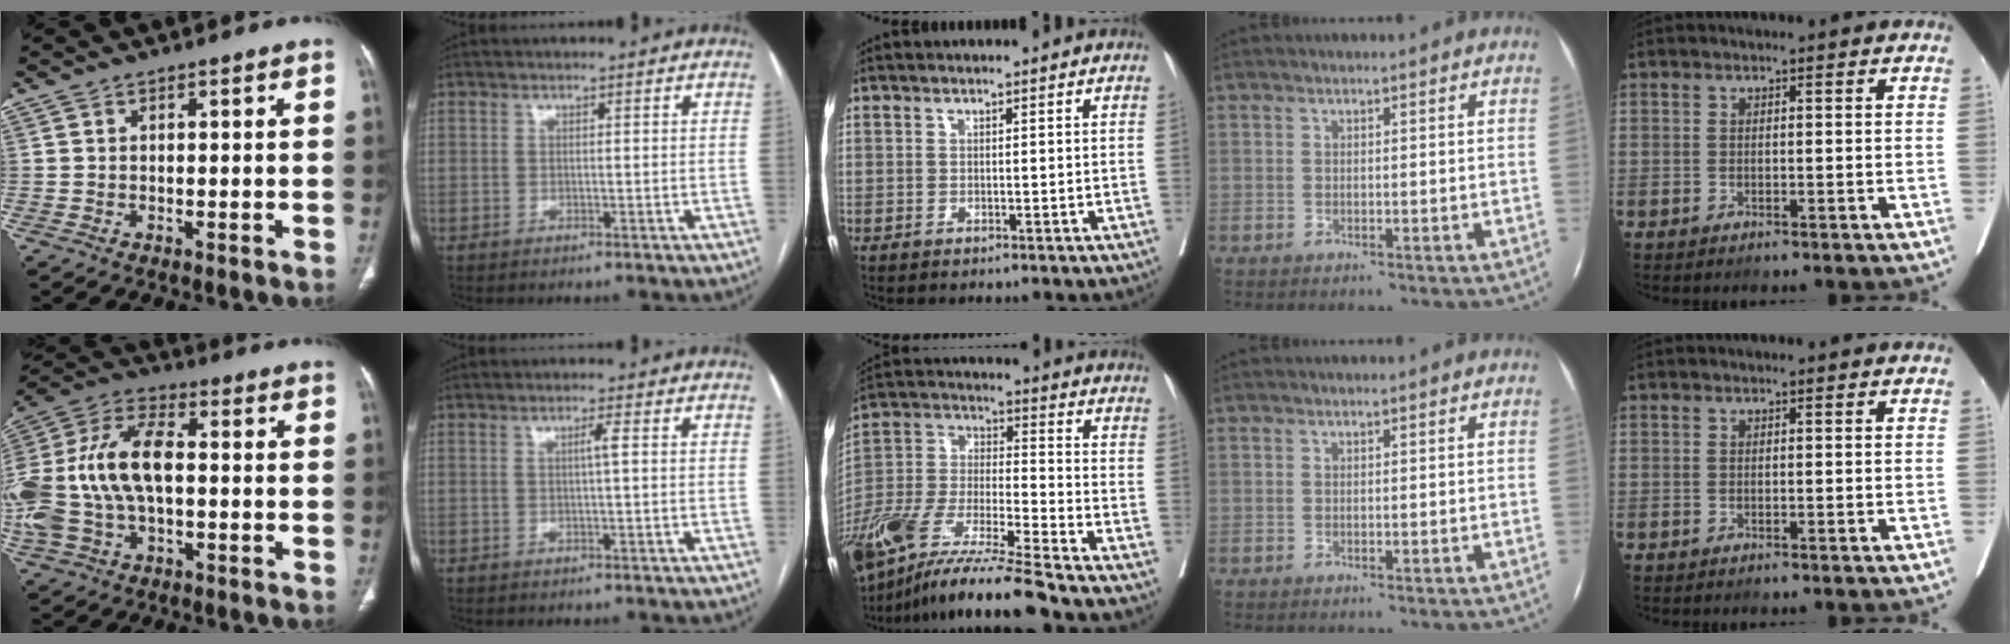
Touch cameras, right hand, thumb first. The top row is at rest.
{"thumb": {"total": 20.6, "force": [-0.7, 12.0, 16.8], "torque": [-0.383, 0.029, -0.013]}, "index": {"total": 1.6, "force": [0.2, -0.3, 1.6], "torque": [-0.026, 0.001, 0.003]}, "middle": {"total": 20.1, "force": [-16.0, 0.6, 12.2], "torque": [-0.281, -0.044, -0.308]}}